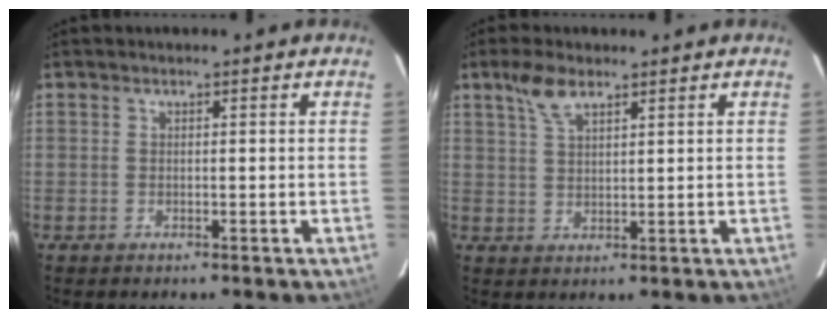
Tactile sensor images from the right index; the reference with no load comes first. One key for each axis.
{"total": 4.9, "fx": 3.3, "fy": 1.8, "fz": 3.1, "tx": -0.061, "ty": 0.008, "tz": 0.066}